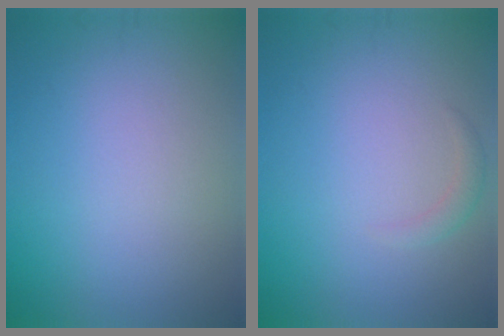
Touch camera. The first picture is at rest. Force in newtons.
{"total": 1.0, "press": 1.0, "slide": 0.0}